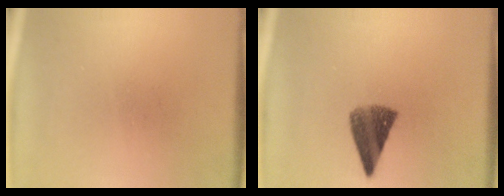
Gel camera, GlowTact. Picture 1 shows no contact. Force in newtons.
{"total": 7.2}